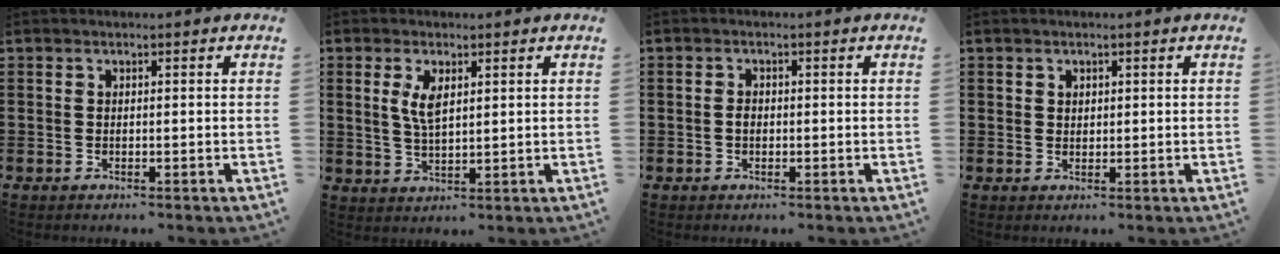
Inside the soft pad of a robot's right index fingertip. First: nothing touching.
{"total": 4.1, "force": [1.3, 1.6, 3.5], "torque": [-0.075, 0.006, 0.022]}
{"total": 1.3, "force": [-0.2, 0.8, 1.0], "torque": [-0.021, 0.004, -0.005]}
{"total": 1.1, "force": [0.7, 0.8, 0.2], "torque": [-0.006, 0.003, 0.014]}